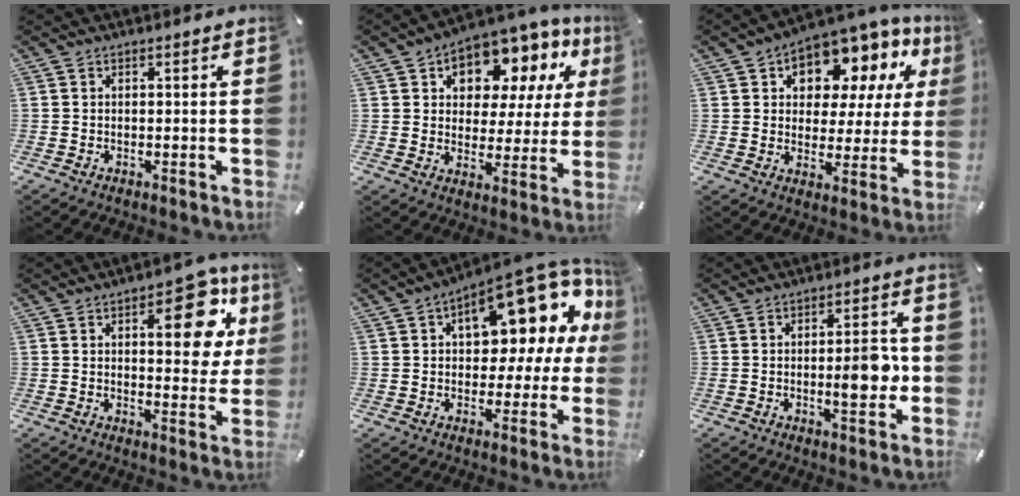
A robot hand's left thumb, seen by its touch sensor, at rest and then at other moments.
{"total": 10.8, "force": [7.1, 7.0, 4.2], "torque": [-0.068, -0.062, 0.125]}
{"total": 10.9, "force": [7.1, 6.9, 4.5], "torque": [-0.073, -0.067, 0.128]}
{"total": 16.1, "force": [5.8, 7.5, 13.0], "torque": [-0.144, -0.024, 0.086]}
{"total": 19.4, "force": [9.1, 9.4, 14.4], "torque": [-0.189, -0.067, 0.148]}
{"total": 8.7, "force": [-0.8, 3.5, 7.9], "torque": [-0.099, 0.000, -0.017]}